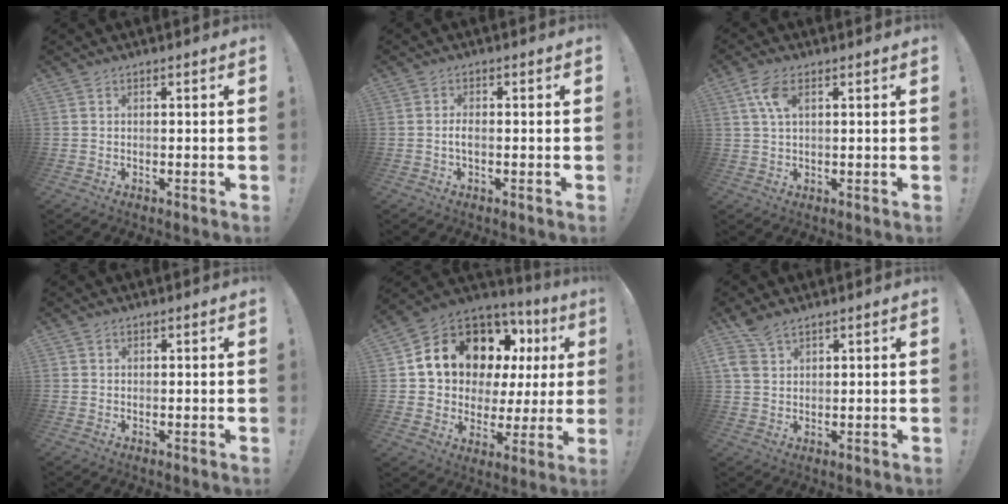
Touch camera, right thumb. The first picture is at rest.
{"total": 2.3, "force": [-0.6, 1.0, 2.0], "torque": [-0.049, 0.005, -0.012]}
{"total": 5.6, "force": [2.0, 2.8, 4.4], "torque": [-0.094, 0.002, 0.036]}
{"total": 0.8, "force": [0.4, 0.6, 0.0], "torque": [0.002, 0.000, 0.007]}
{"total": 14.3, "force": [8.1, 9.1, 7.6], "torque": [-0.129, -0.060, 0.159]}
{"total": 6.1, "force": [4.5, 2.8, 3.0], "torque": [-0.050, -0.019, 0.086]}